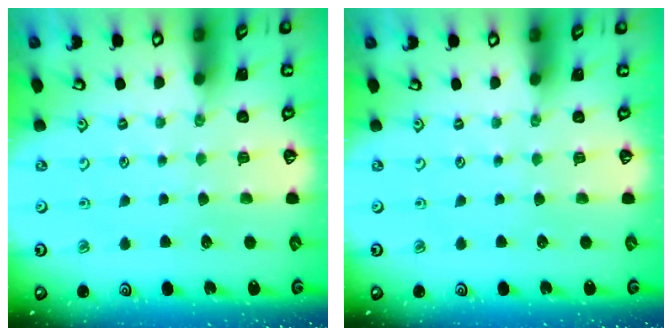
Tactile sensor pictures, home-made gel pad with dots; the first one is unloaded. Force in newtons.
{"total": 0.0}